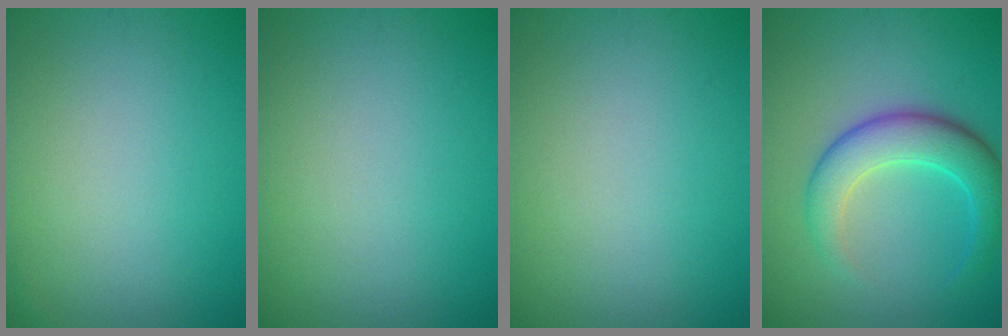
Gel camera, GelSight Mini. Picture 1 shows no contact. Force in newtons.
{"total": 0.0}
{"total": 0.0}
{"total": 5.4, "press": 5.4, "slide": 0.1}